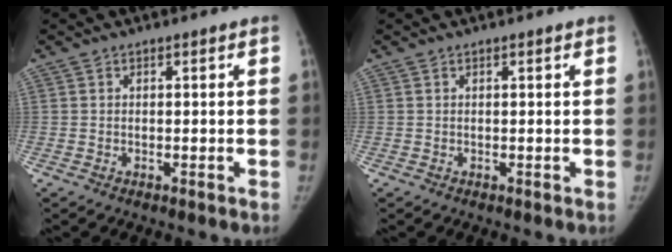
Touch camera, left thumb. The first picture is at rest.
{"total": 0.0}